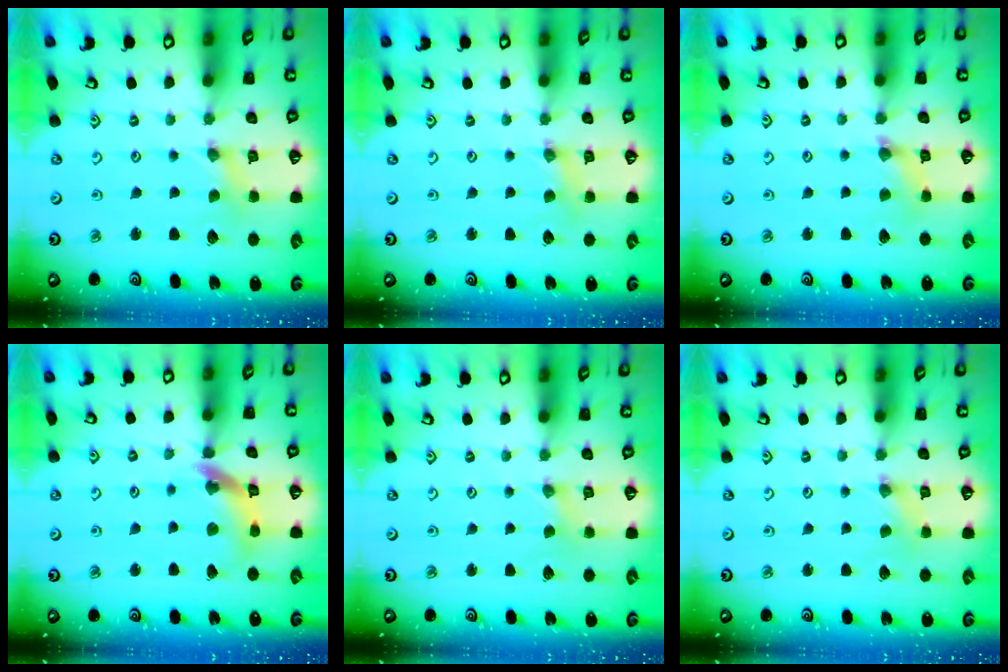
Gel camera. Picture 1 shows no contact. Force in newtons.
{"total": 2.5, "press": 2.5, "slide": 0.3}
{"total": 1.7, "press": 1.7, "slide": 0.3}
{"total": 11.6, "press": 11.5, "slide": 1.3}
{"total": 1.1, "press": 1.1, "slide": 0.2}
{"total": 0.0}